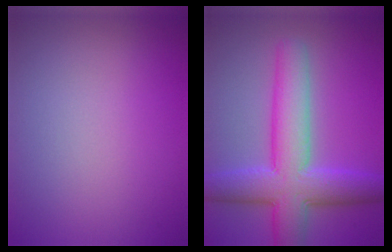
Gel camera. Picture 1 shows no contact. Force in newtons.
{"total": 8.4, "press": 8.4, "slide": 0.4}